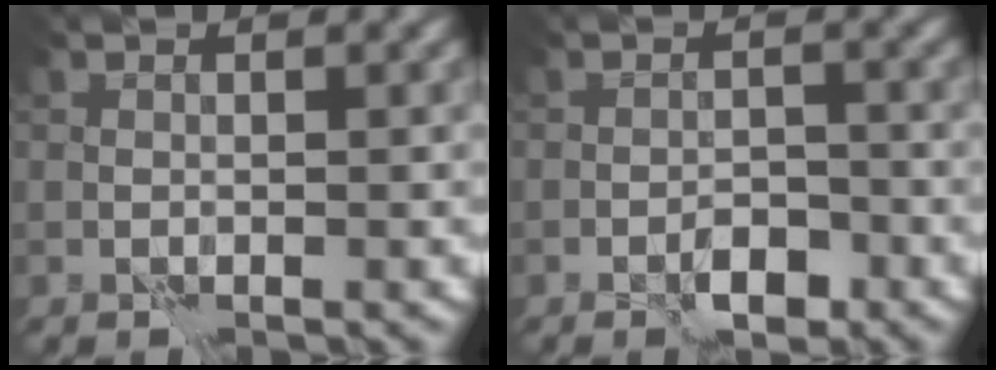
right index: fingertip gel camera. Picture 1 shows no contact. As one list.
[{"total": 2.3, "force": [-1.4, 1.0, 1.5], "torque": [-0.018, 0.004, -0.022]}]